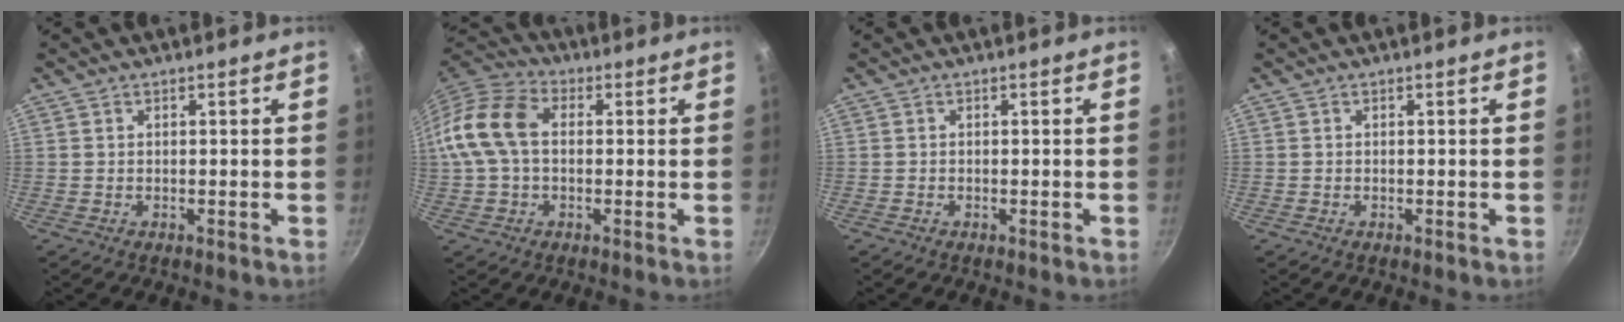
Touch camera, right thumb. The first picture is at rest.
{"total": 12.5, "force": [0.8, 8.5, 9.1], "torque": [-0.165, 0.030, -0.002]}
{"total": 0.0}
{"total": 0.0}